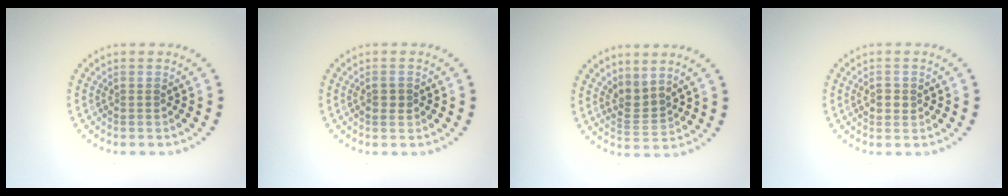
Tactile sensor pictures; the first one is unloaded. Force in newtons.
{"total": 1.2, "press": 1.2, "slide": 0.2}
{"total": 2.1, "press": 1.5, "slide": 1.6}
{"total": 1.5, "press": 1.4, "slide": 0.2}